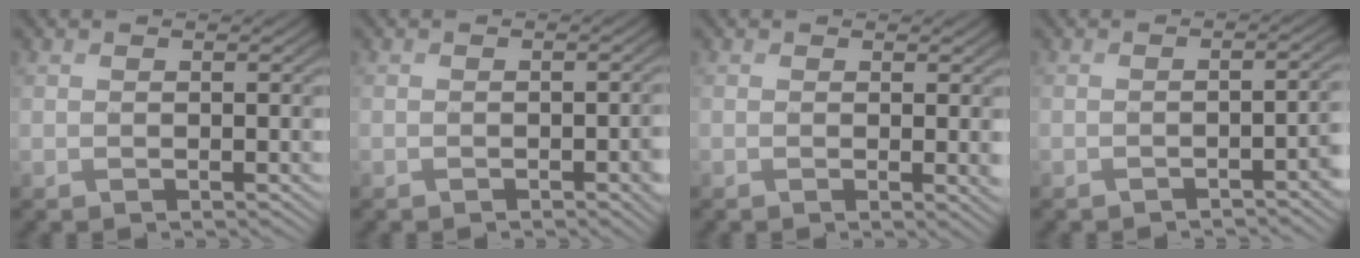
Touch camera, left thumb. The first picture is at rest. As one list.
[{"total": 1.9, "force": [-0.7, 0.8, 1.5], "torque": [-0.019, -0.003, -0.007]}, {"total": 1.3, "force": [0.3, 0.2, 1.3], "torque": [-0.020, -0.005, 0.004]}, {"total": 2.9, "force": [-1.5, 0.6, 2.4], "torque": [-0.025, 0.007, -0.028]}]